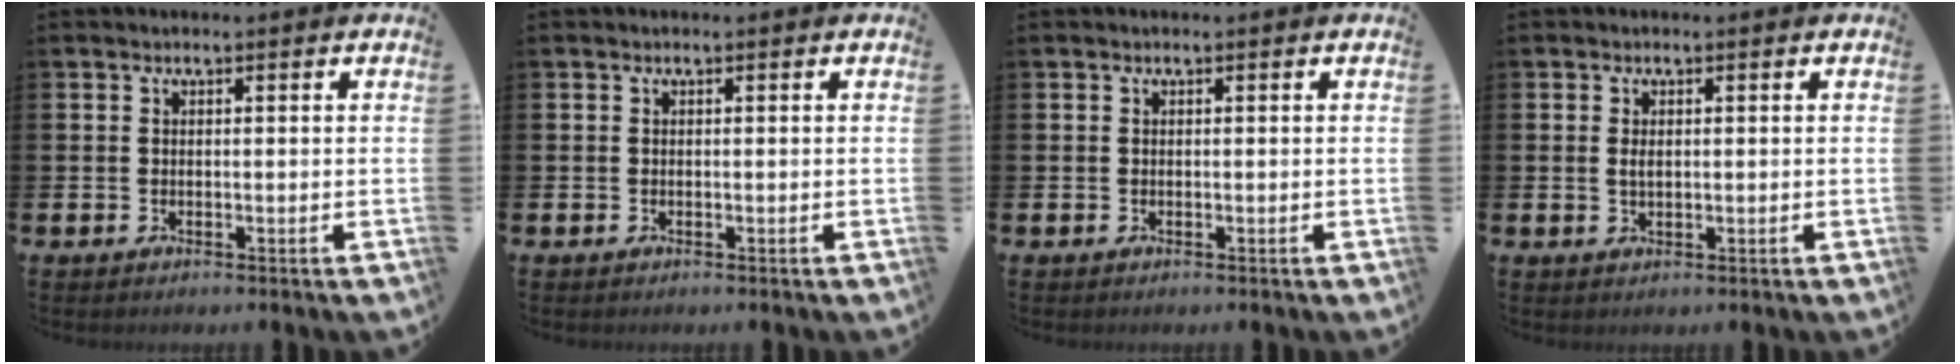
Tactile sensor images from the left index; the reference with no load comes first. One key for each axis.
{"total": 0.0}
{"total": 0.0}
{"total": 1.3, "fx": 0.3, "fy": 0.7, "fz": 1.0, "tx": -0.009, "ty": 0.001, "tz": 0.002}